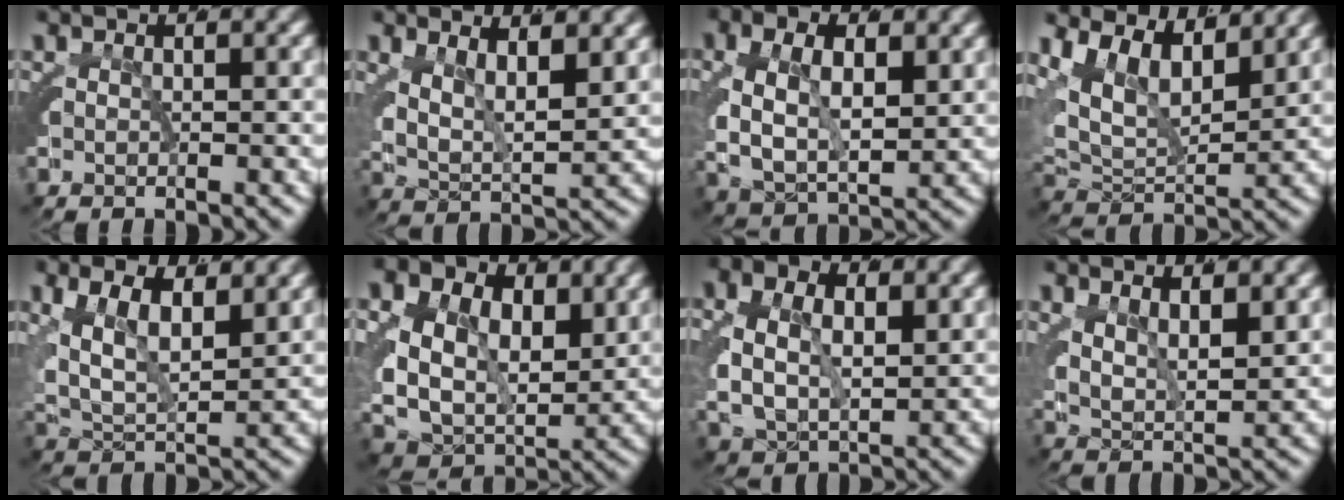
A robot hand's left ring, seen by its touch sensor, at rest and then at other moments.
{"total": 5.9, "force": [2.4, 3.5, 4.1], "torque": [-0.078, -0.005, 0.036]}
{"total": 7.8, "force": [0.5, 5.7, 5.3], "torque": [-0.111, -0.011, 0.011]}
{"total": 10.1, "force": [2.1, 7.6, 6.3], "torque": [-0.127, -0.011, 0.035]}
{"total": 7.6, "force": [1.5, 5.2, 5.4], "torque": [-0.111, -0.013, 0.027]}
{"total": 11.8, "force": [1.4, 9.5, 6.9], "torque": [-0.141, -0.039, 0.022]}
{"total": 6.1, "force": [0.8, 4.4, 4.1], "torque": [-0.095, -0.009, 0.020]}
{"total": 3.9, "force": [2.2, 2.0, 2.5], "torque": [-0.049, -0.005, 0.038]}